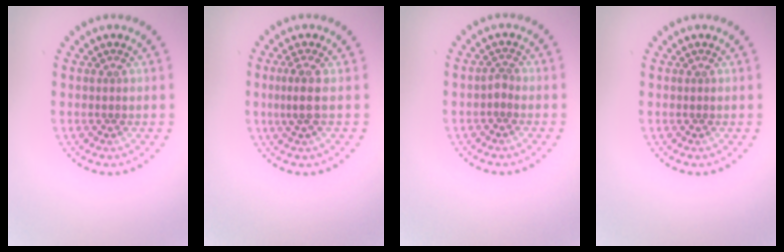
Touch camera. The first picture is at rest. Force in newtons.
{"total": 2.0, "press": 1.4, "slide": 1.4}
{"total": 0.9, "press": 0.6, "slide": 0.7}
{"total": 0.0}